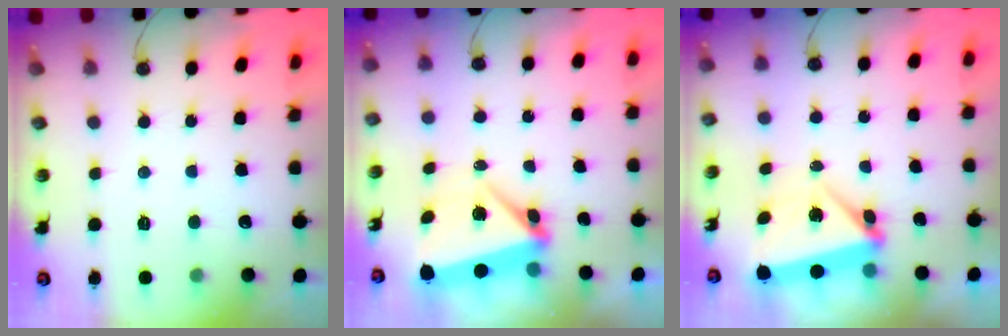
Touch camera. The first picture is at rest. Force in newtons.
{"total": 6.1, "press": 6.1, "slide": 0.6}
{"total": 6.9, "press": 4.8, "slide": 4.9}